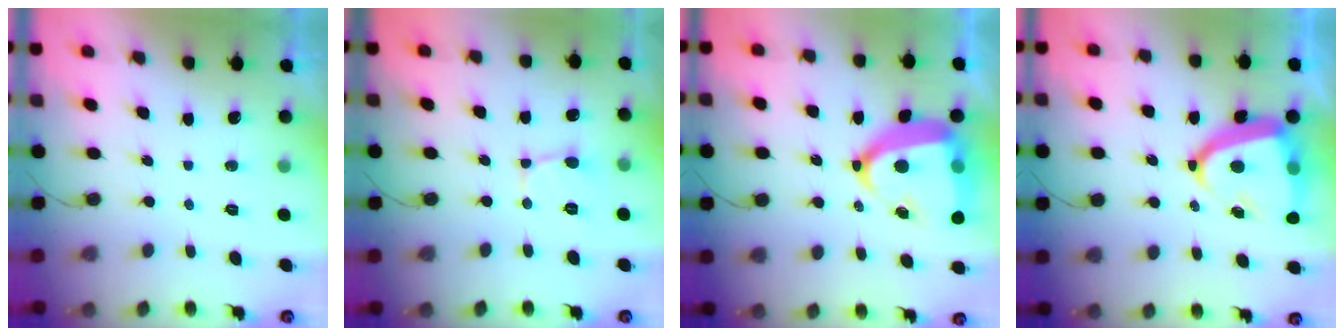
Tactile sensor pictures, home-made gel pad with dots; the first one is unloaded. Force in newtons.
{"total": 2.2, "press": 2.2, "slide": 0.1}
{"total": 20.6, "press": 20.5, "slide": 2.0}
{"total": 17.3, "press": 17.2, "slide": 1.6}